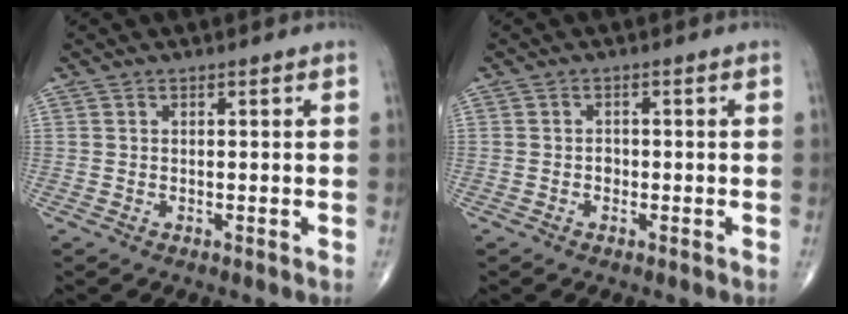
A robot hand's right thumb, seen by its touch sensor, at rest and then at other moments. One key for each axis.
{"total": 1.2, "fx": -0.3, "fy": 1.0, "fz": 0.6, "tx": -0.004, "ty": 0.004, "tz": -0.007}